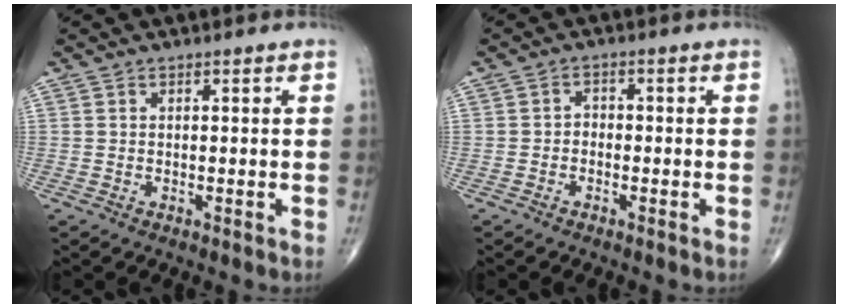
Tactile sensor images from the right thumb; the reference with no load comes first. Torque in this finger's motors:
{"motor_torque": [-0.20, 0.02, -0.11, -0.11, 0.04]}